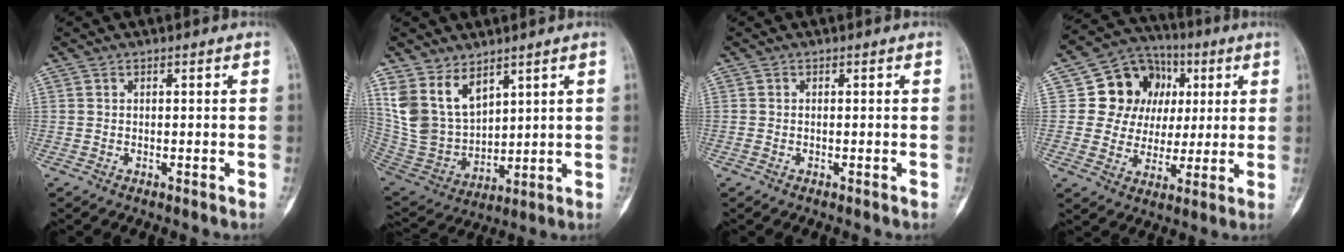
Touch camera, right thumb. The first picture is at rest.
{"total": 12.7, "force": [7.2, 7.6, 7.2], "torque": [-0.117, -0.032, 0.171]}
{"total": 0.5, "force": [-0.1, 0.3, 0.4], "torque": [-0.011, 0.002, -0.002]}
{"total": 14.1, "force": [3.3, 12.4, 5.7], "torque": [-0.036, 0.011, 0.056]}